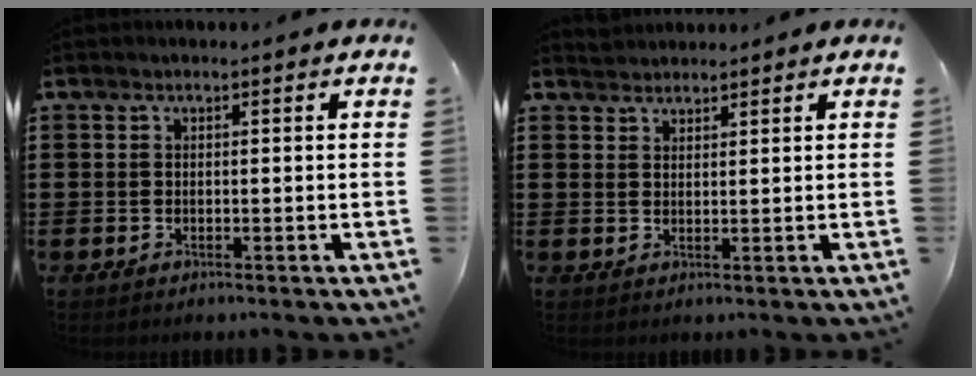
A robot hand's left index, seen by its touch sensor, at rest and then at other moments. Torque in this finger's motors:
{"motor_torque": [-2.14, 0.00, -1.05, -0.21]}